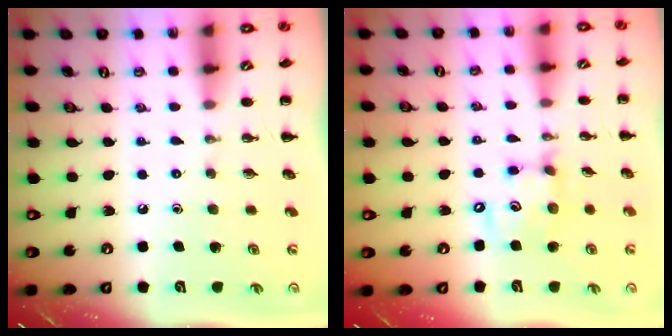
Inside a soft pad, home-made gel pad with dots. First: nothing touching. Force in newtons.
{"total": 11.4, "press": 11.2, "slide": 2.2}